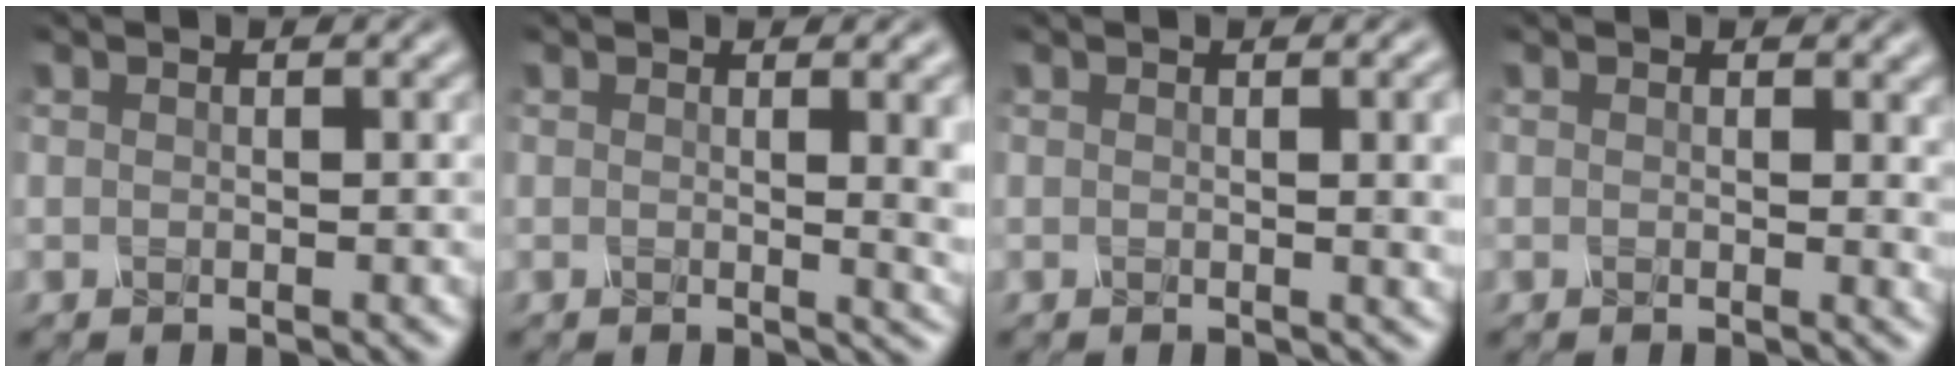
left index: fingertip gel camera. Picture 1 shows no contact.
{"total": 5.1, "force": [0.5, 1.8, 4.7], "torque": [-0.035, -0.001, 0.008]}
{"total": 3.6, "force": [0.4, 1.2, 3.4], "torque": [-0.029, 0.005, 0.003]}
{"total": 1.5, "force": [0.3, 0.4, 1.4], "torque": [-0.013, -0.003, 0.001]}